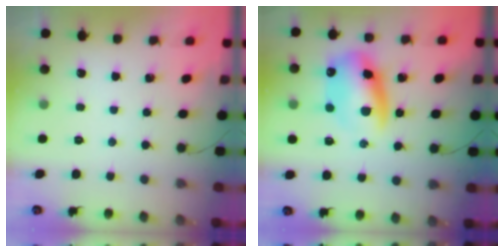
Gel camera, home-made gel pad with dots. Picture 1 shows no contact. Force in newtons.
{"total": 13.5, "press": 13.2, "slide": 3.0}